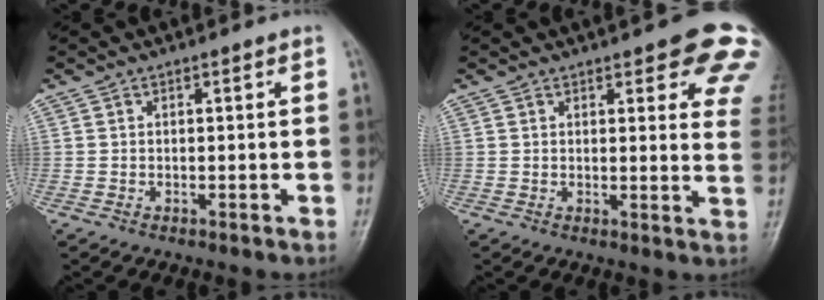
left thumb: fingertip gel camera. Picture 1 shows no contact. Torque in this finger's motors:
{"motor_torque": [2.64, 2.36, 1.38, -1.39, 0.25]}